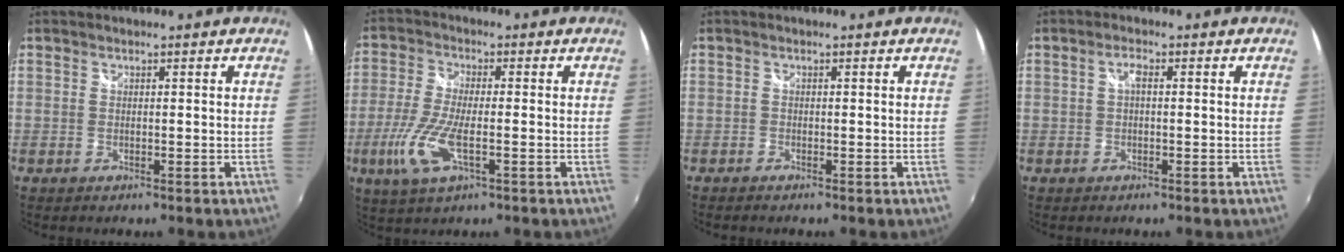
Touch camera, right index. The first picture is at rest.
{"total": 9.8, "force": [-3.4, 3.0, 8.7], "torque": [-0.196, -0.014, -0.068]}
{"total": 0.7, "force": [-0.6, 0.0, 0.3], "torque": [-0.008, -0.001, -0.013]}
{"total": 1.6, "force": [0.1, 0.5, 1.5], "torque": [-0.029, 0.007, -0.001]}